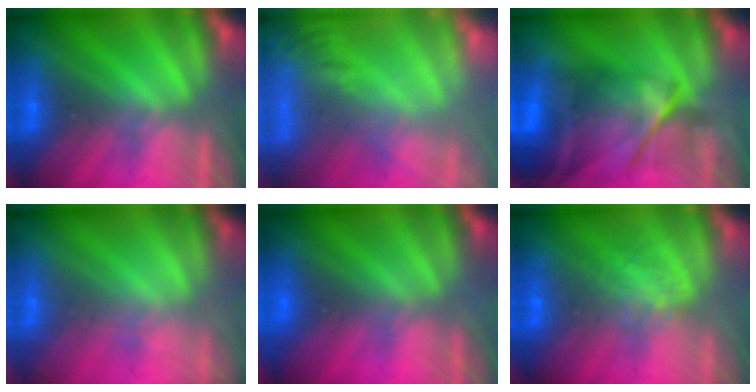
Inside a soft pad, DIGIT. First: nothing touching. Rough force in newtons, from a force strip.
{"total": 5.5}
{"total": 7.5}
{"total": 1.5}
{"total": 8.5}
{"total": 1.2}